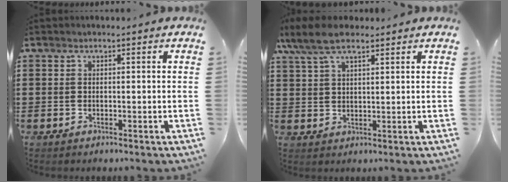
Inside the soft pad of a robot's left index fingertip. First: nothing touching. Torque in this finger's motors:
{"motor_torque": [1.29, -0.85, 0.60, 0.18]}